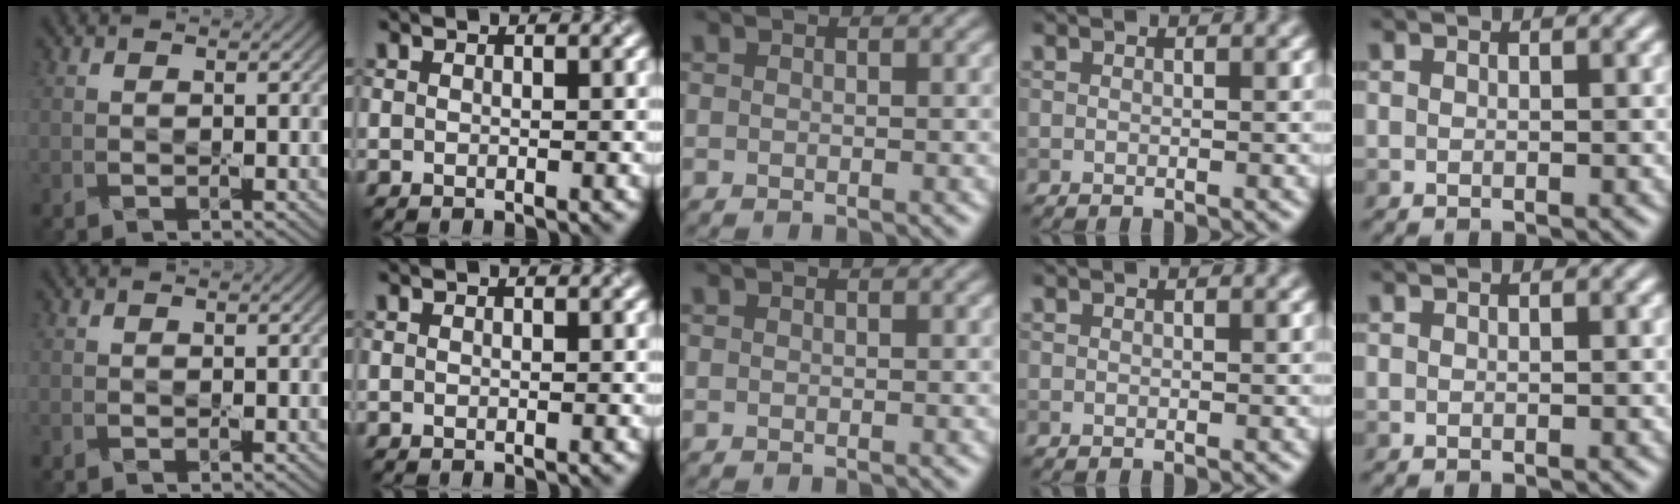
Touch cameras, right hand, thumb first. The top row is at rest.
{}